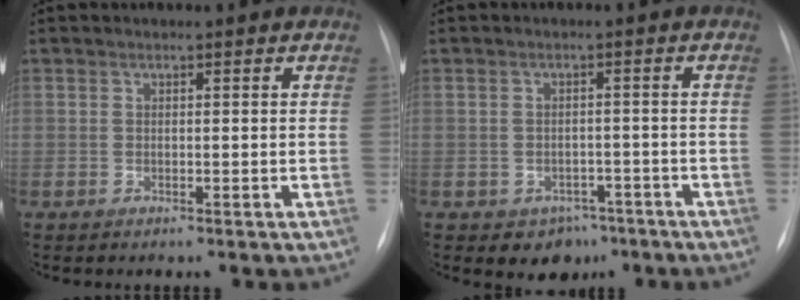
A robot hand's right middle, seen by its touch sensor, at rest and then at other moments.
{"total": 4.4, "force": [-2.8, 3.1, 1.3], "torque": [-0.009, 0.012, -0.029]}